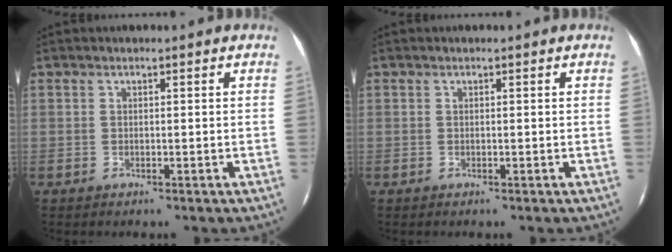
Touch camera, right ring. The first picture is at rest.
{"total": 0.0}